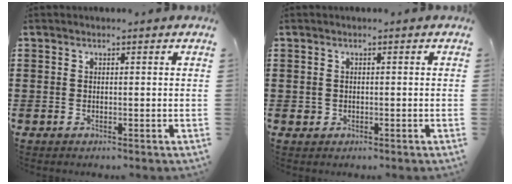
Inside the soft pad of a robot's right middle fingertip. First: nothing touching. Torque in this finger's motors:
{"motor_torque": [0.12, -0.03, 0.00, 0.01]}